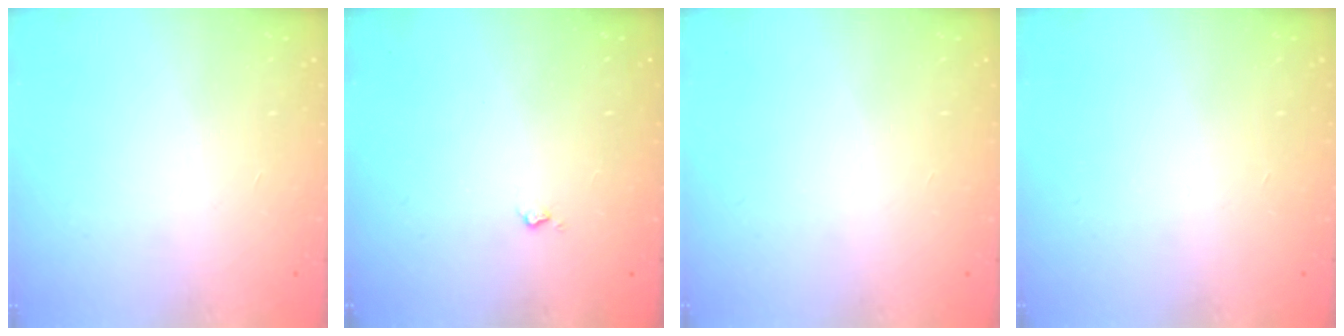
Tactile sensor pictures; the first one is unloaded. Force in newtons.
{"total": 3.3, "press": 3.3, "slide": 0.6}
{"total": 0.0}
{"total": 0.0}